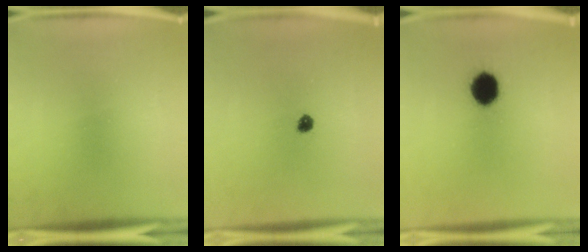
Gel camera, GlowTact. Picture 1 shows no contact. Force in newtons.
{"total": 1.9}
{"total": 8.2}